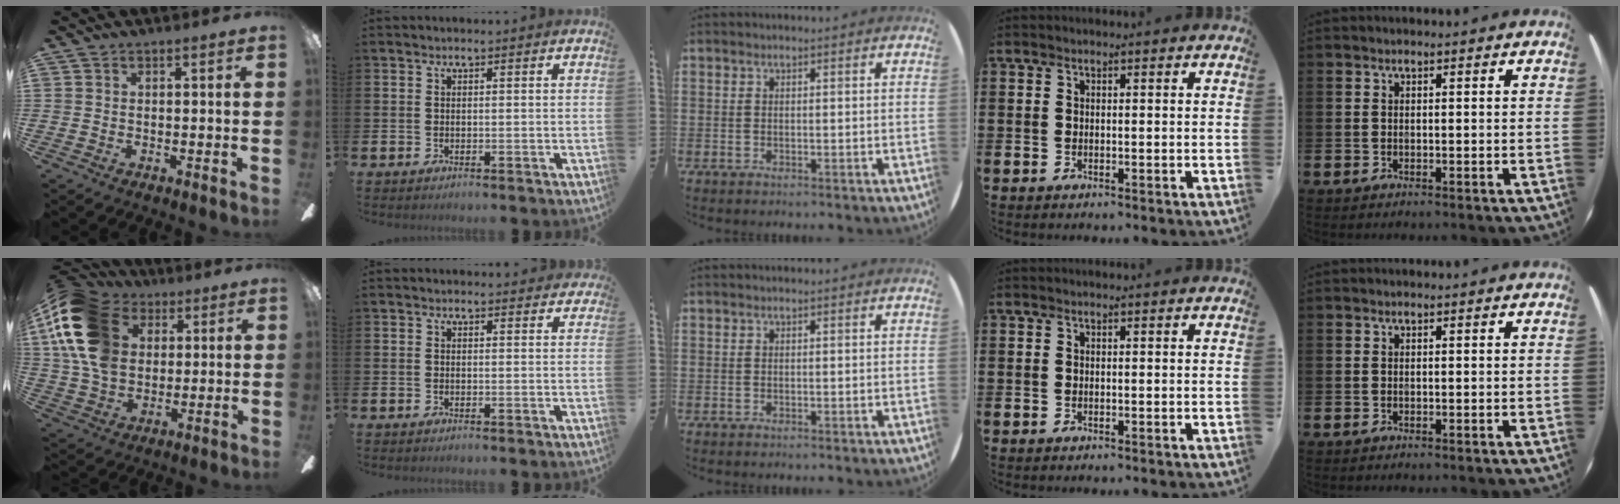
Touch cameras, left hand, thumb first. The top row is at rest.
{"thumb": {"total": 20.1, "force": [6.1, 14.4, 12.6], "torque": [-0.266, -0.004, 0.114]}, "index": {"total": 1.1, "force": [0.9, 0.6, 0.1], "torque": [0.010, 0.002, 0.014]}}